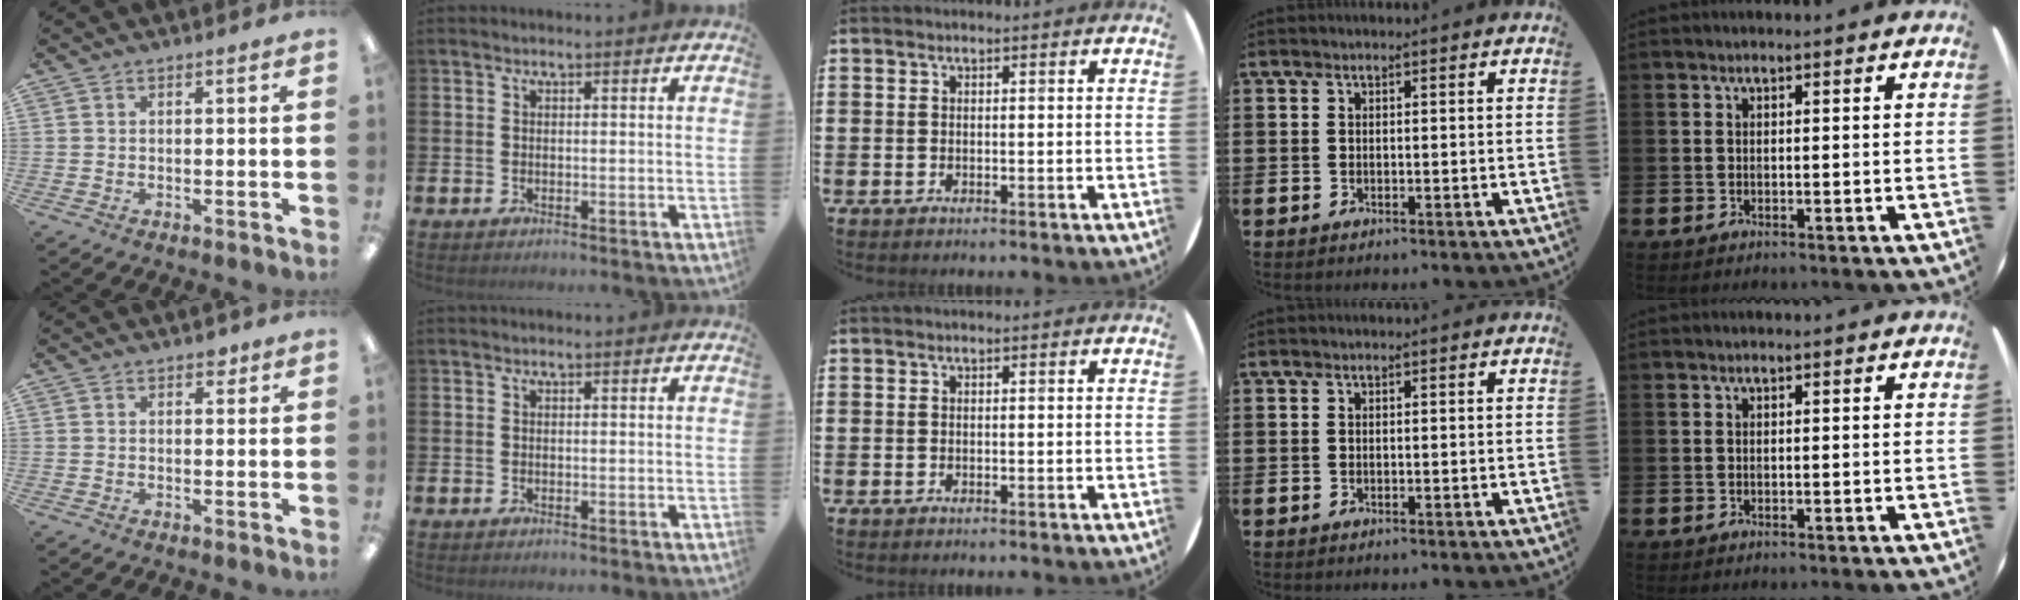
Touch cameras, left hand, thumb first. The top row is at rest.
{"thumb": {"total": 1.9, "force": [1.2, 1.2, 0.9], "torque": [-0.003, -0.004, 0.018]}}